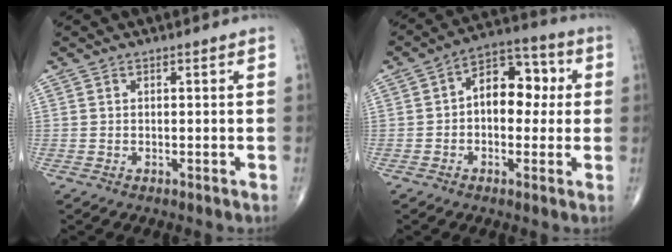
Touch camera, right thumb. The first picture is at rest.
{"total": 11.4, "force": [1.0, 7.3, 8.7], "torque": [-0.094, 0.030, 0.005]}